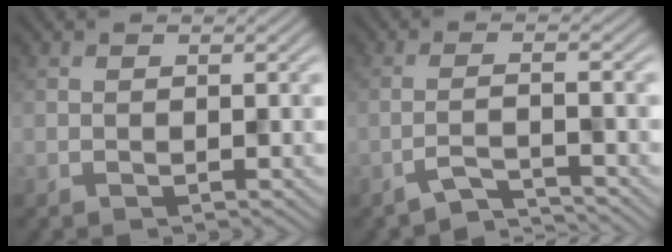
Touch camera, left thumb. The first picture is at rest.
{"total": 3.5, "force": [-2.8, 0.3, 2.0], "torque": [-0.017, 0.011, -0.076]}